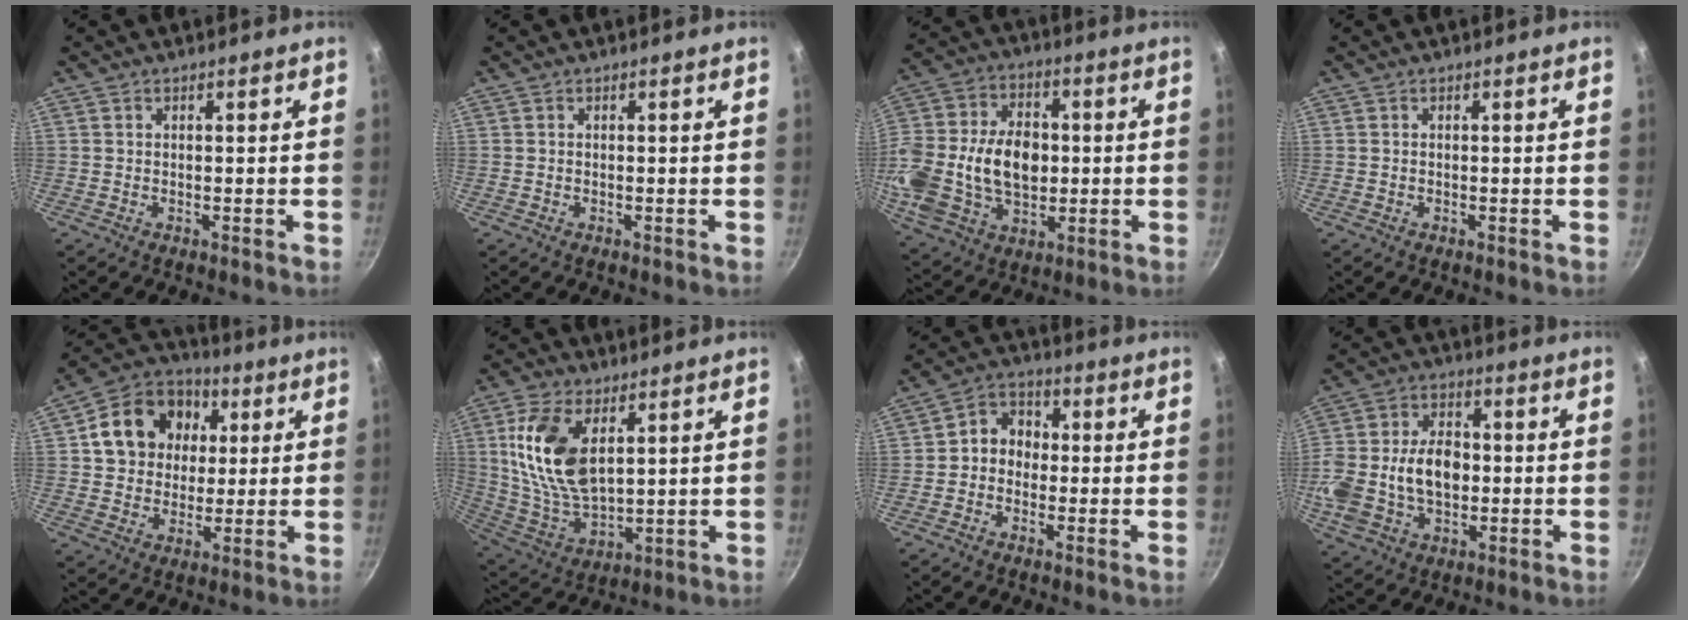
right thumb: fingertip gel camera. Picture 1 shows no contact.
{"total": 0.0}
{"total": 23.6, "force": [0.0, 16.8, 16.6], "torque": [-0.340, 0.023, 0.005]}
{"total": 0.0}
{"total": 15.4, "force": [3.5, 12.7, 7.9], "torque": [-0.114, 0.019, 0.049]}
{"total": 16.1, "force": [4.7, 8.7, 12.7], "torque": [-0.240, -0.020, 0.103]}
{"total": 6.4, "force": [-0.4, 5.5, 3.4], "torque": [-0.022, 0.021, -0.025]}
{"total": 18.1, "force": [-1.2, 12.6, 12.9], "torque": [-0.247, 0.030, -0.020]}